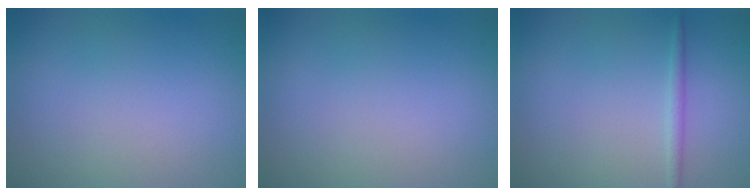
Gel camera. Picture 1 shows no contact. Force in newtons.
{"total": 0.0}
{"total": 1.1, "press": 1.1, "slide": 0.1}